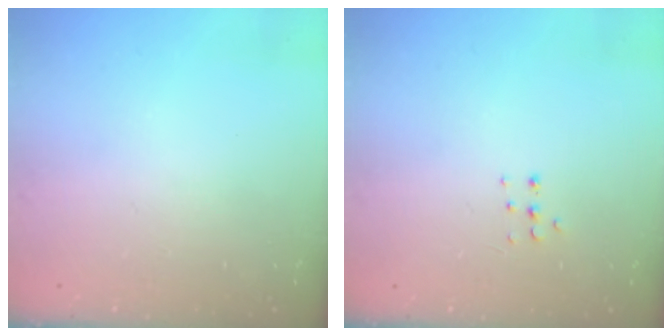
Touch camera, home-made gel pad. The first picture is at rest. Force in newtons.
{"total": 3.8, "press": 3.7, "slide": 0.9}